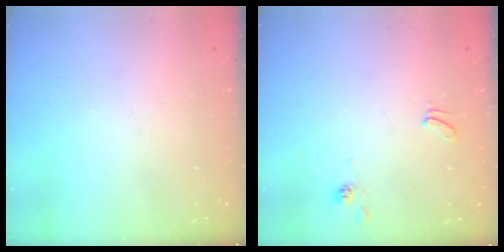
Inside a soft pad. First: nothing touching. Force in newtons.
{"total": 1.7, "press": 1.6, "slide": 0.6}